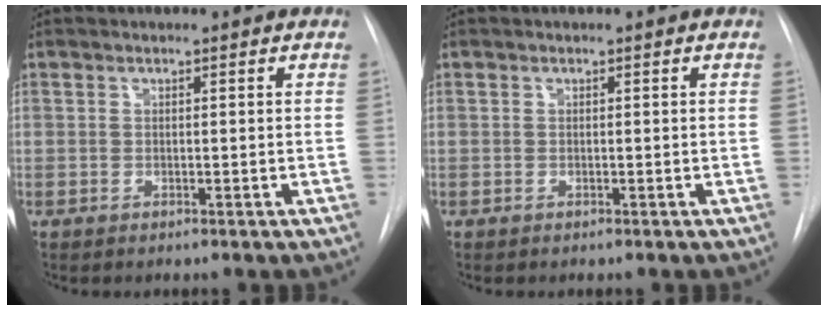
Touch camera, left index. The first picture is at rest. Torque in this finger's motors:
{"motor_torque": [-0.01, 0.01, 0.00, 0.00]}